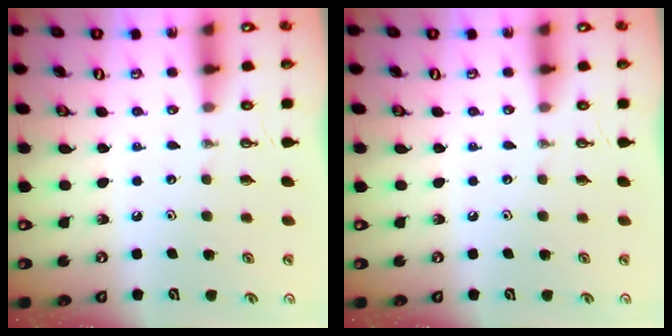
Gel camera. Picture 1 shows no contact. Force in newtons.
{"total": 0.0}